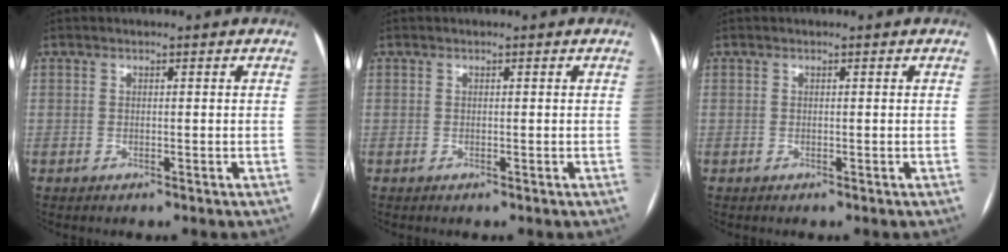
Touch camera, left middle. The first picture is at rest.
{"total": 0.0}
{"total": 0.0}